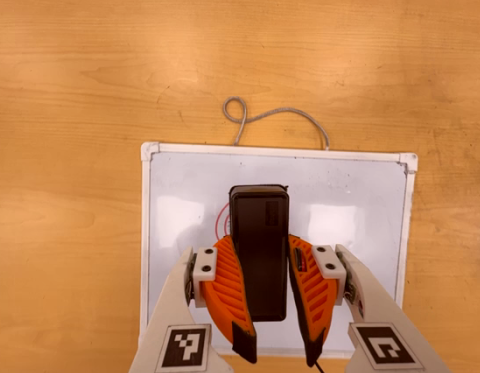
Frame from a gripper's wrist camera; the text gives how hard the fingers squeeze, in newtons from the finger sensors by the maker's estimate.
{"total": 12.3, "left": 8.4, "right": 16.2}